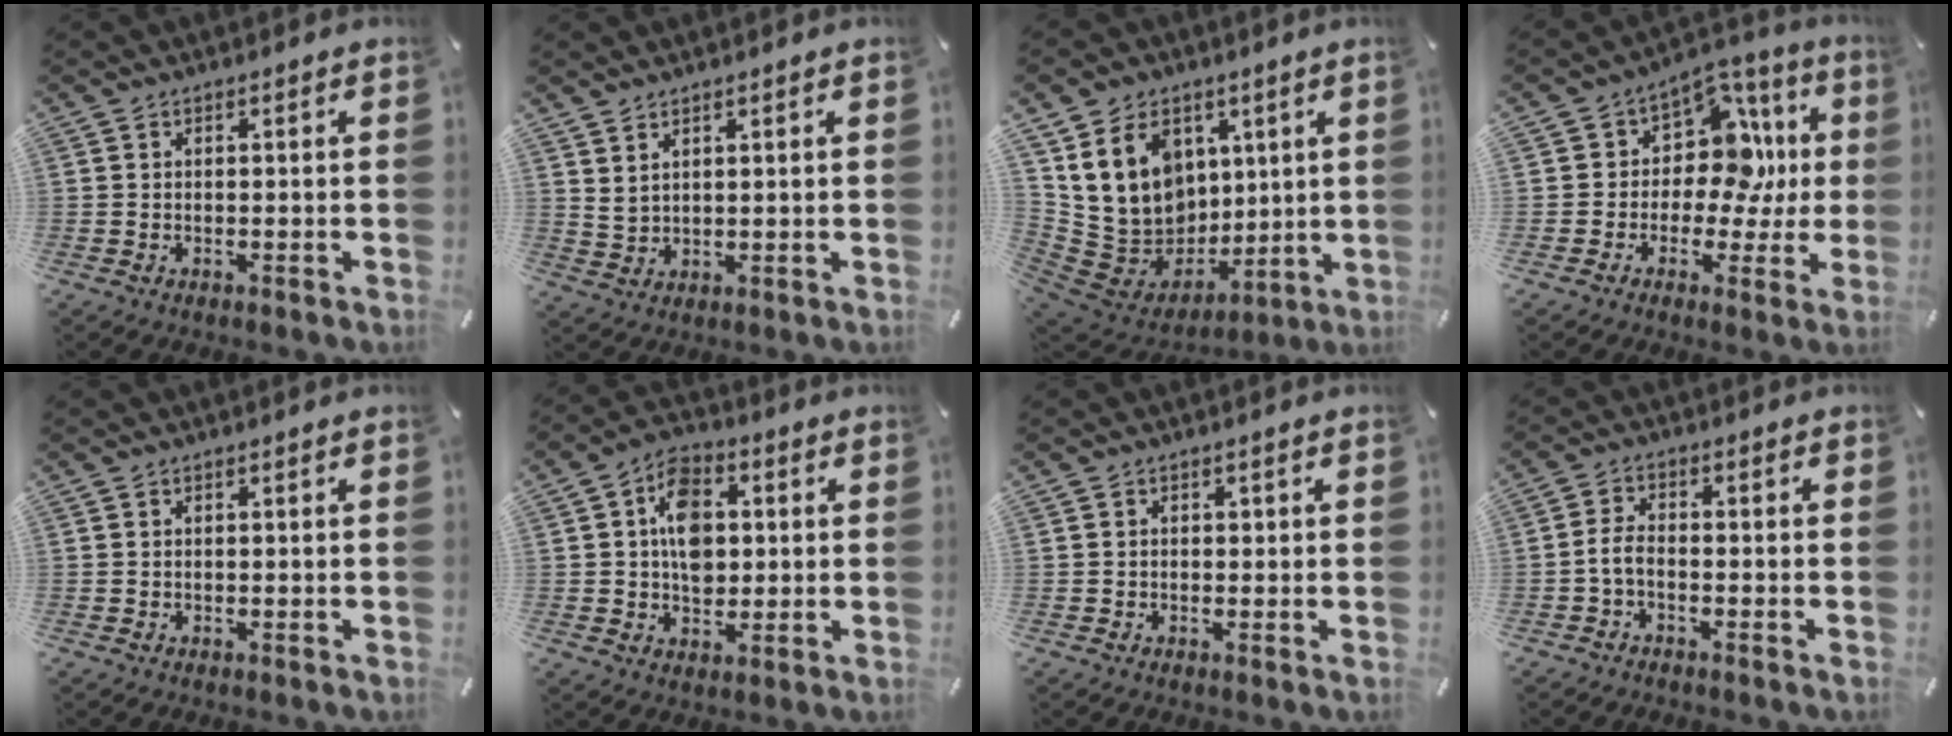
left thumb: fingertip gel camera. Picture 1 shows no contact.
{"total": 2.7, "force": [2.3, 1.3, 0.8], "torque": [-0.021, -0.005, 0.044]}
{"total": 17.5, "force": [6.2, 14.6, 7.3], "torque": [-0.132, -0.034, 0.131]}
{"total": 12.6, "force": [1.3, 10.0, 7.6], "torque": [-0.114, -0.019, 0.030]}
{"total": 0.0}
{"total": 10.9, "force": [1.2, 8.1, 7.1], "torque": [-0.107, 0.007, 0.021]}
{"total": 1.1, "force": [0.1, 0.9, 0.5], "torque": [-0.011, 0.006, -0.002]}
{"total": 3.7, "force": [-1.6, 1.7, 2.9], "torque": [-0.071, 0.003, -0.034]}